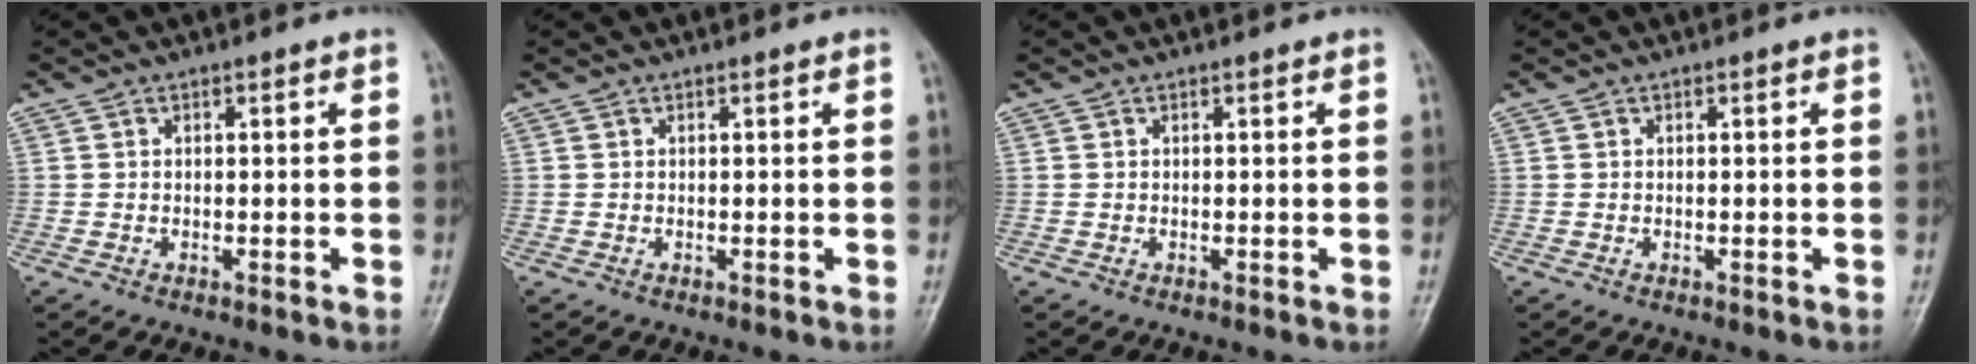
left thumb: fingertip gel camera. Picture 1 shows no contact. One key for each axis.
{"total": 0.0}
{"total": 0.0}
{"total": 0.0}